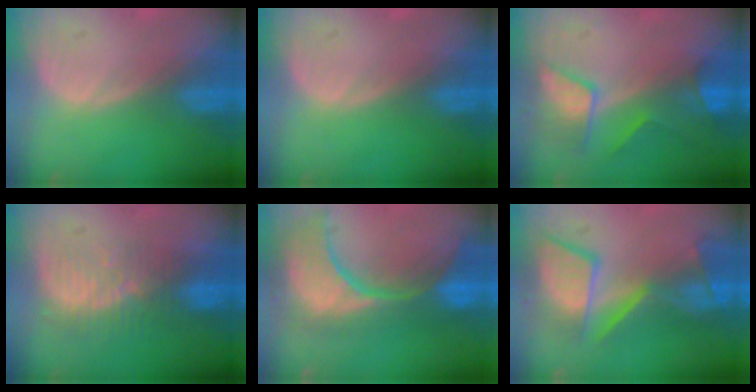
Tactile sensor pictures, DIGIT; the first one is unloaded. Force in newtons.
{"total": 0.0}
{"total": 7.5, "press": 6.9, "slide": 3.0}
{"total": 8.1, "press": 7.2, "slide": 3.8}
{"total": 13.5, "press": 11.8, "slide": 6.6}
{"total": 10.4, "press": 9.8, "slide": 3.4}